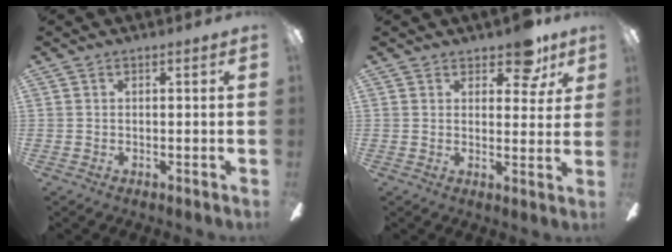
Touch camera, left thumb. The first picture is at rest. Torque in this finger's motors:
{"motor_torque": [0.81, 0.30, 0.68, -0.42, 0.02]}